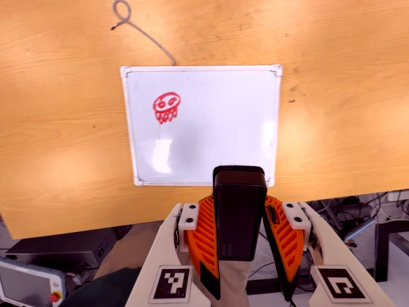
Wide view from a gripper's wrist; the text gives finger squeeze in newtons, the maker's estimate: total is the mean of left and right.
{"total": 6.6, "left": 5.2, "right": 8.1}